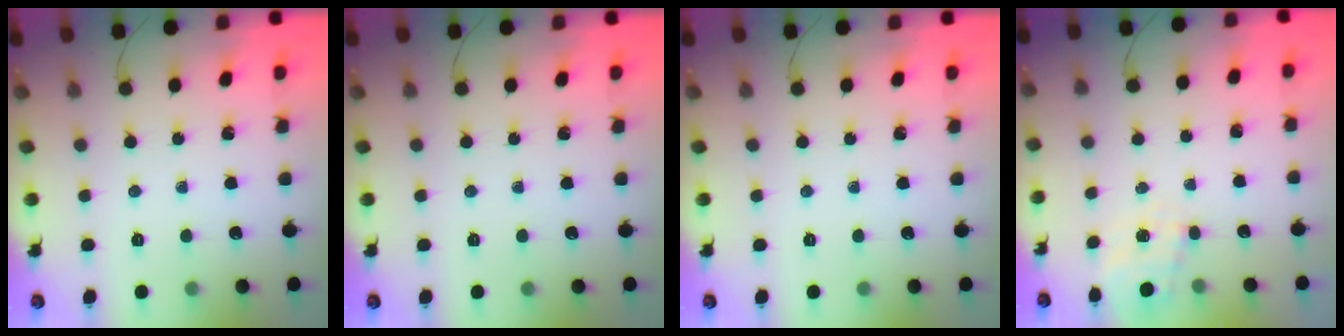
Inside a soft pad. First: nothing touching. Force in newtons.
{"total": 0.0}
{"total": 0.0}
{"total": 6.1, "press": 6.0, "slide": 1.3}